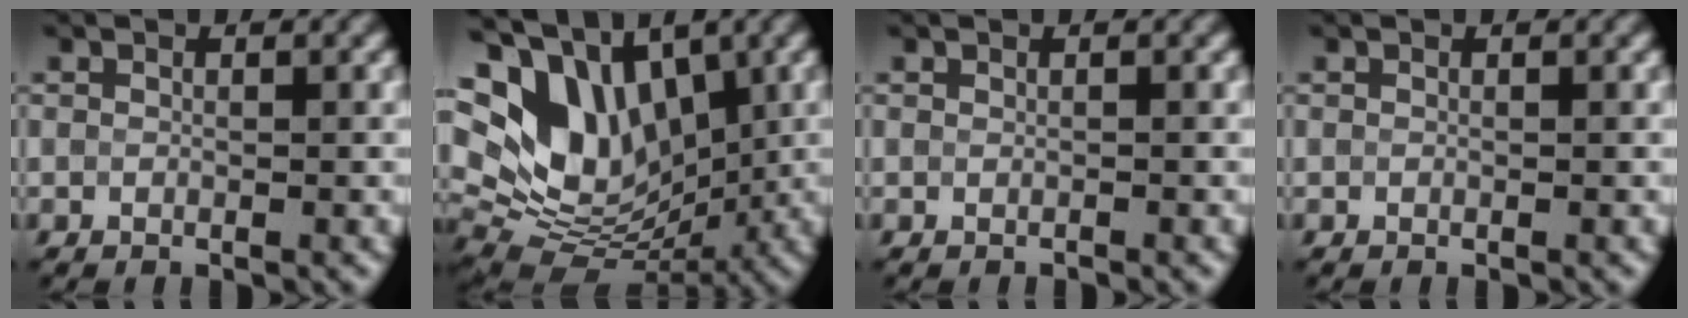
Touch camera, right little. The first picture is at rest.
{"total": 14.1, "force": [4.0, 9.6, 9.5], "torque": [-0.172, 0.024, 0.079]}
{"total": 0.0}
{"total": 0.0}